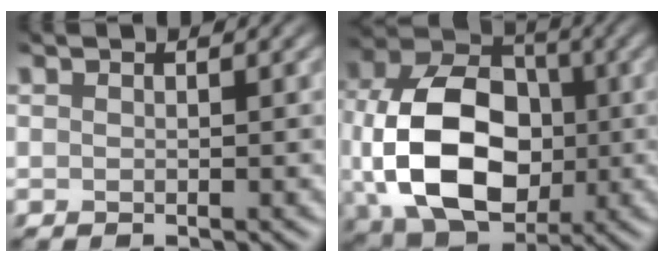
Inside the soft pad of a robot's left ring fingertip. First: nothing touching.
{"total": 12.0, "force": [-1.9, 8.6, 8.1], "torque": [-0.168, -0.014, -0.028]}